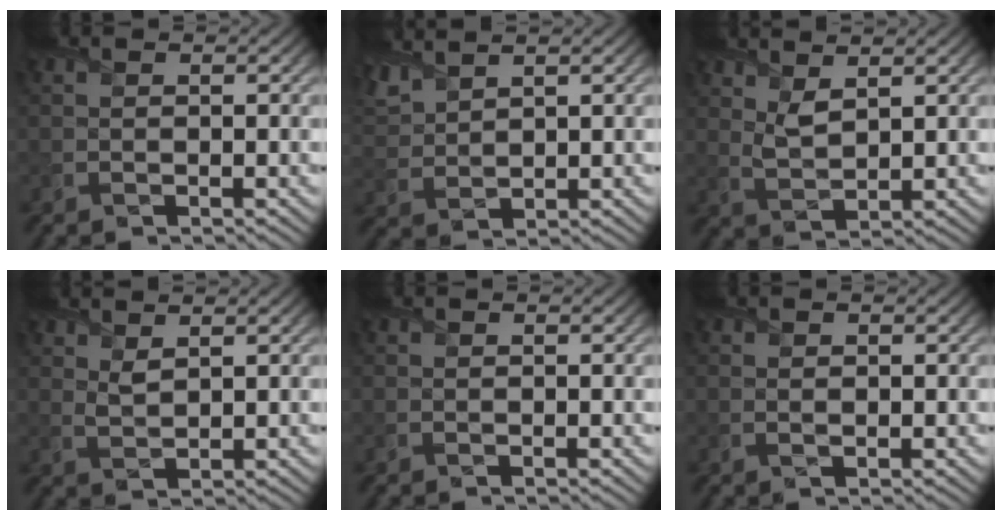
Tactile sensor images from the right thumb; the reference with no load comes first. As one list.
[{"total": 5.0, "force": [4.2, 1.5, 2.4], "torque": [-0.079, 0.017, 0.090]}, {"total": 3.6, "force": [2.5, 1.3, 2.2], "torque": [-0.060, -0.004, 0.059]}, {"total": 2.4, "force": [1.9, 0.7, 1.3], "torque": [-0.035, -0.002, 0.048]}, {"total": 0.0}, {"total": 0.8, "force": [0.4, 0.4, 0.6], "torque": [-0.014, -0.003, 0.010]}]